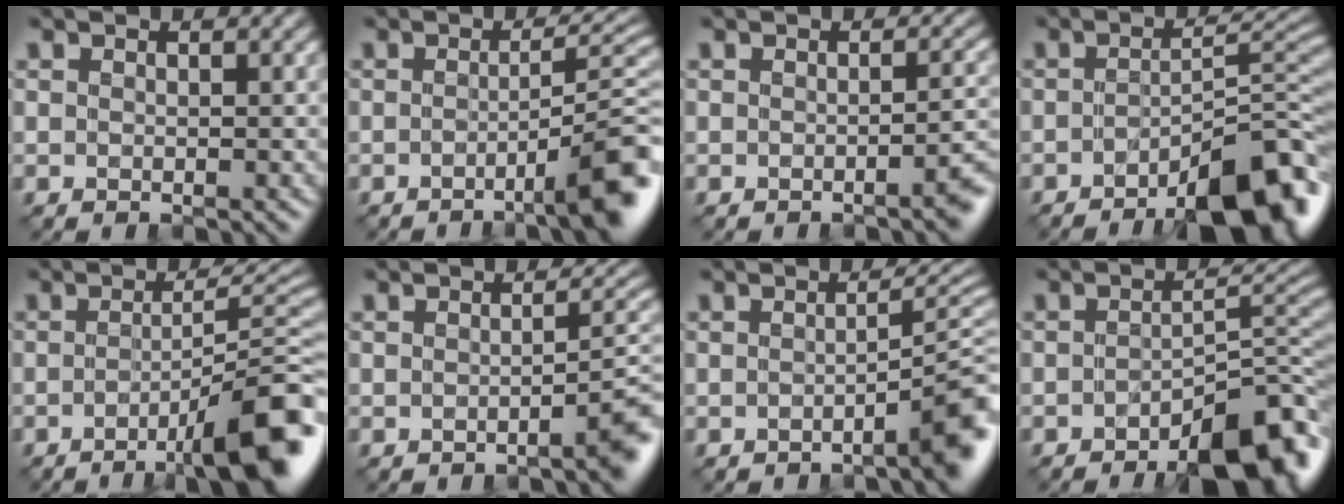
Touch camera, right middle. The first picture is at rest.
{"total": 6.5, "force": [-2.7, 0.9, 5.9], "torque": [-0.067, 0.009, -0.043]}
{"total": 2.8, "force": [-1.5, 0.6, 2.3], "torque": [-0.016, 0.007, -0.019]}
{"total": 9.9, "force": [-6.0, 2.4, 7.5], "torque": [-0.094, 0.006, -0.085]}
{"total": 9.2, "force": [-4.3, 1.5, 8.0], "torque": [-0.091, 0.014, -0.064]}
{"total": 3.6, "force": [-1.8, 0.5, 3.1], "torque": [-0.032, 0.009, -0.029]}
{"total": 5.6, "force": [-2.6, 1.0, 4.9], "torque": [-0.048, 0.012, -0.037]}
{"total": 8.7, "force": [-5.3, 2.8, 6.3], "torque": [-0.077, 0.003, -0.072]}